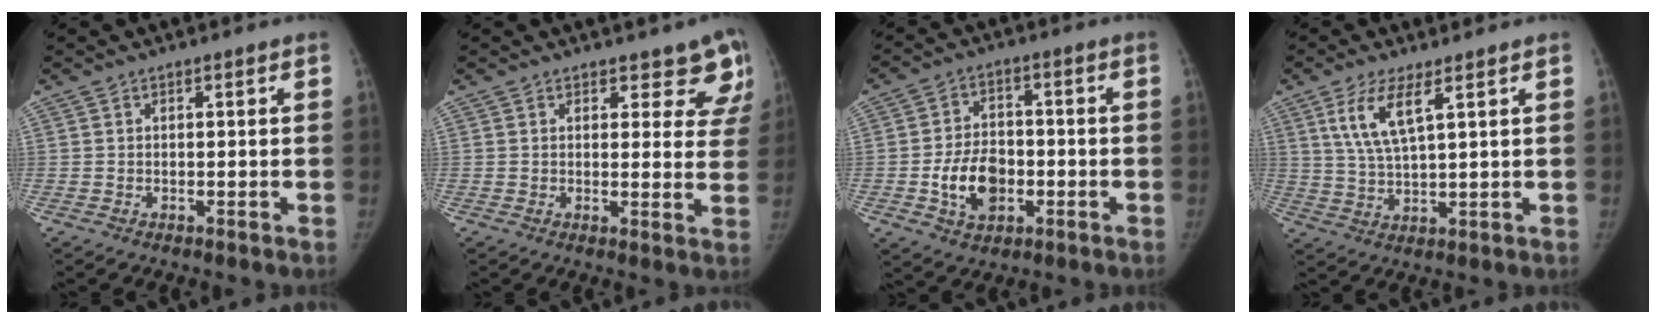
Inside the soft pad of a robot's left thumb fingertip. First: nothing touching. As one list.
[{"total": 7.8, "force": [6.3, 3.8, 2.5], "torque": [0.022, -0.035, 0.053]}, {"total": 10.2, "force": [-2.6, 7.1, 6.8], "torque": [-0.096, 0.014, -0.041]}, {"total": 7.8, "force": [3.7, 2.1, 6.5], "torque": [-0.140, -0.017, 0.080]}]